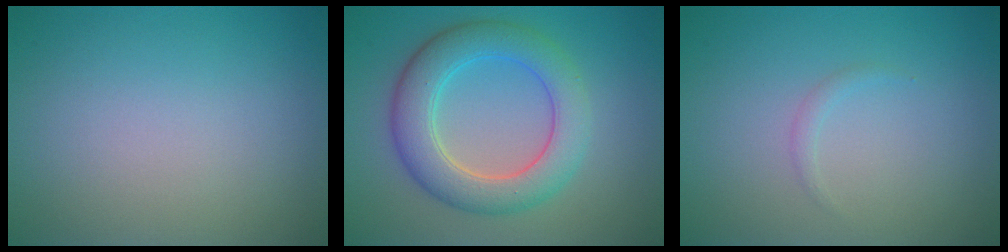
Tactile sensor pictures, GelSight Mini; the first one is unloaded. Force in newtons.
{"total": 6.1, "press": 6.1, "slide": 0.1}
{"total": 0.7, "press": 0.7, "slide": 0.1}